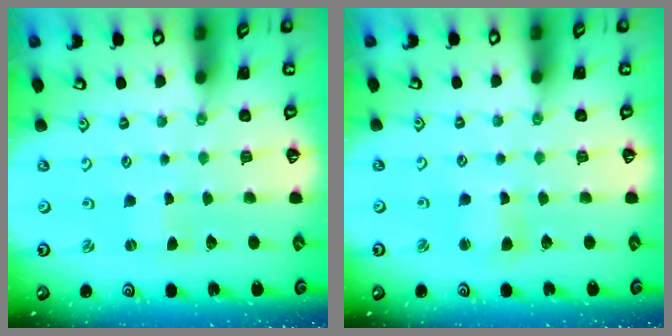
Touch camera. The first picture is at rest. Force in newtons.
{"total": 2.7, "press": 2.7, "slide": 0.3}